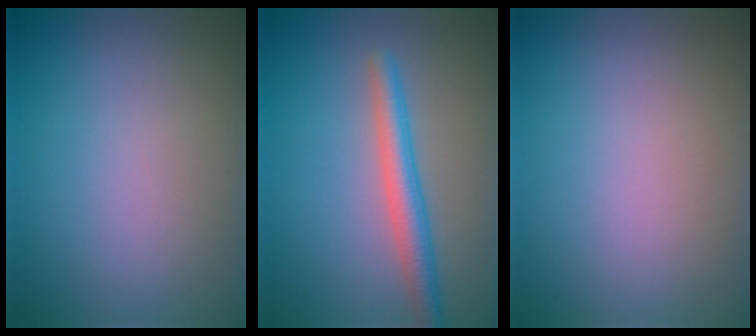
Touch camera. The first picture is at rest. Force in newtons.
{"total": 3.3, "press": 3.3, "slide": 0.1}
{"total": 0.0}